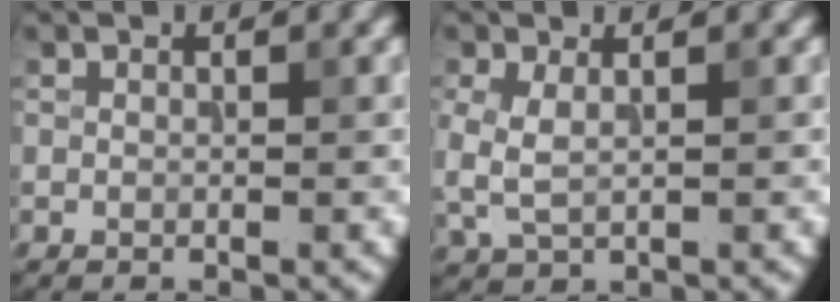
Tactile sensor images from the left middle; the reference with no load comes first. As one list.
[{"total": 2.7, "force": [0.2, 1.3, 2.3], "torque": [-0.062, 0.002, 0.006]}]